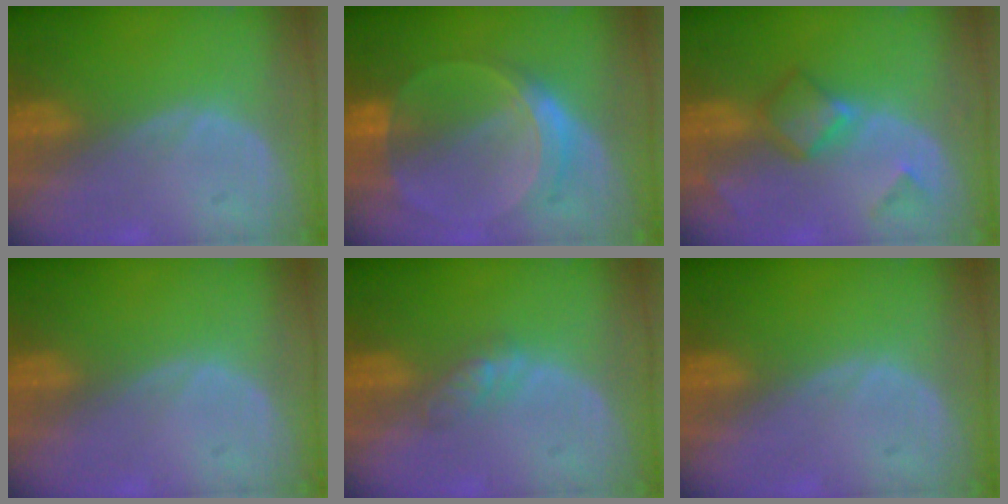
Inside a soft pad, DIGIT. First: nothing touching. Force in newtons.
{"total": 6.1, "press": 5.7, "slide": 2.2}
{"total": 5.5, "press": 5.0, "slide": 2.2}
{"total": 0.0}
{"total": 3.1, "press": 2.8, "slide": 1.3}
{"total": 0.0}